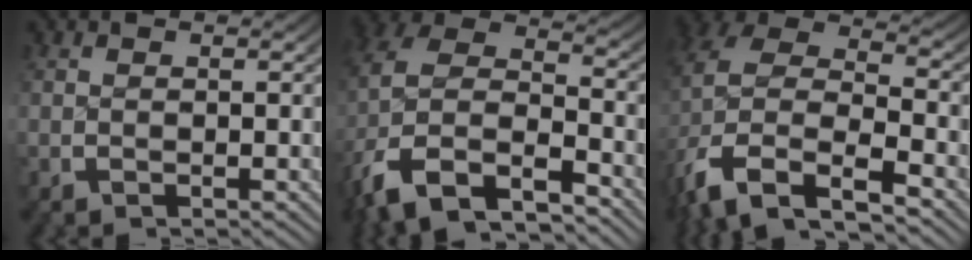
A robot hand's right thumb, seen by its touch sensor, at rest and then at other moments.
{"total": 13.9, "force": [-4.0, 10.2, 8.5], "torque": [-0.221, -0.056, -0.053]}
{"total": 11.8, "force": [-1.4, 8.7, 7.8], "torque": [-0.192, -0.042, -0.011]}